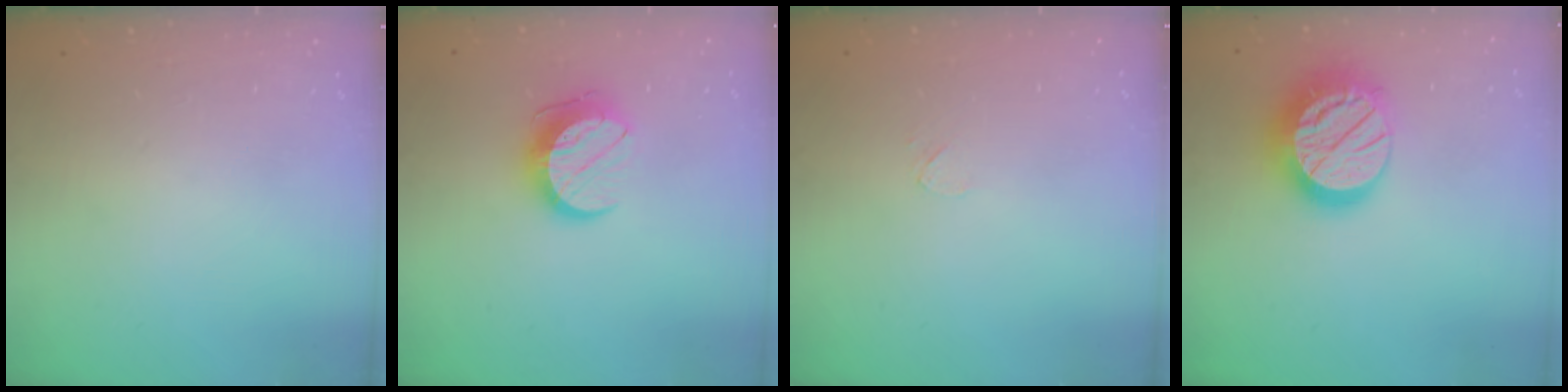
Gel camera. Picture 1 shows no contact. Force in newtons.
{"total": 10.5, "press": 10.5, "slide": 0.4}
{"total": 3.3, "press": 3.3, "slide": 0.4}
{"total": 18.9, "press": 18.8, "slide": 1.5}